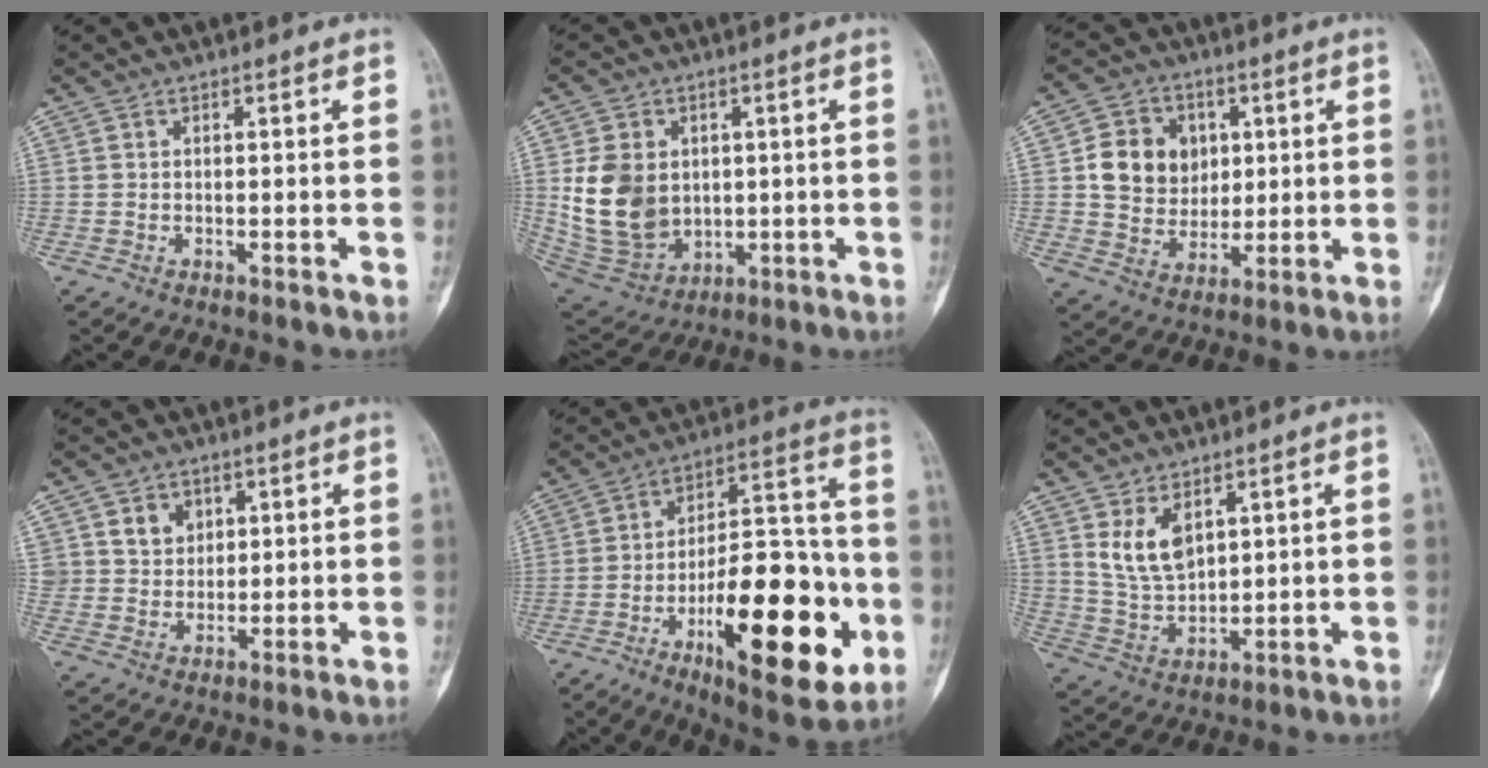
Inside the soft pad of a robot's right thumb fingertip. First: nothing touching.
{"total": 13.6, "force": [1.5, 10.6, 8.4], "torque": [-0.137, -0.012, 0.054]}
{"total": 11.7, "force": [2.3, 10.0, 5.5], "torque": [-0.054, -0.003, 0.045]}
{"total": 5.5, "force": [2.4, 4.6, 1.8], "torque": [-0.009, -0.014, 0.046]}
{"total": 26.8, "force": [-9.0, 10.5, 22.9], "torque": [-0.325, 0.036, -0.126]}
{"total": 7.9, "force": [3.8, 4.5, 5.2], "torque": [-0.086, -0.025, 0.089]}